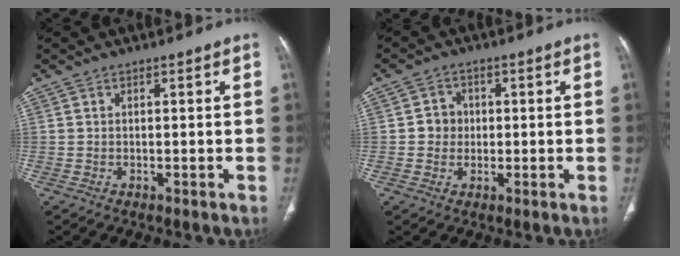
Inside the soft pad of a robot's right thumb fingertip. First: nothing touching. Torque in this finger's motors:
{"motor_torque": [0.14, 0.10, 0.38, -0.27, 0.00]}